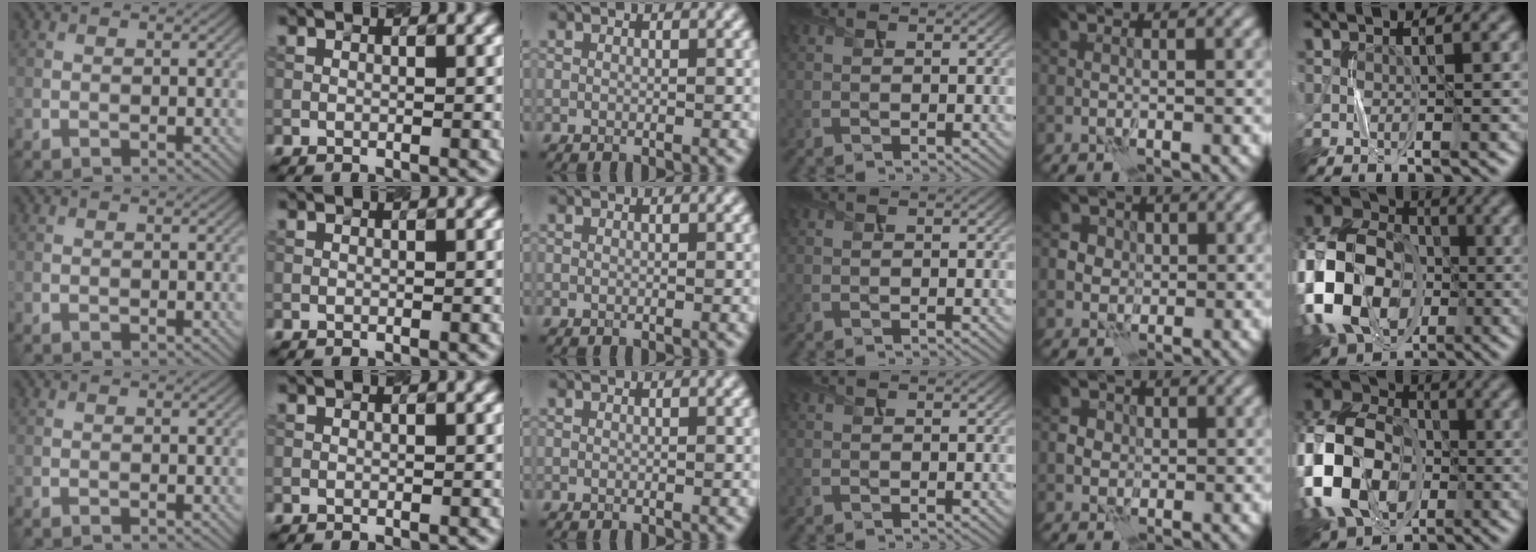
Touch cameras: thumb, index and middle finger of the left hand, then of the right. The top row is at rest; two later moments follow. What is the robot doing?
{"motion": "press", "object": "button"}